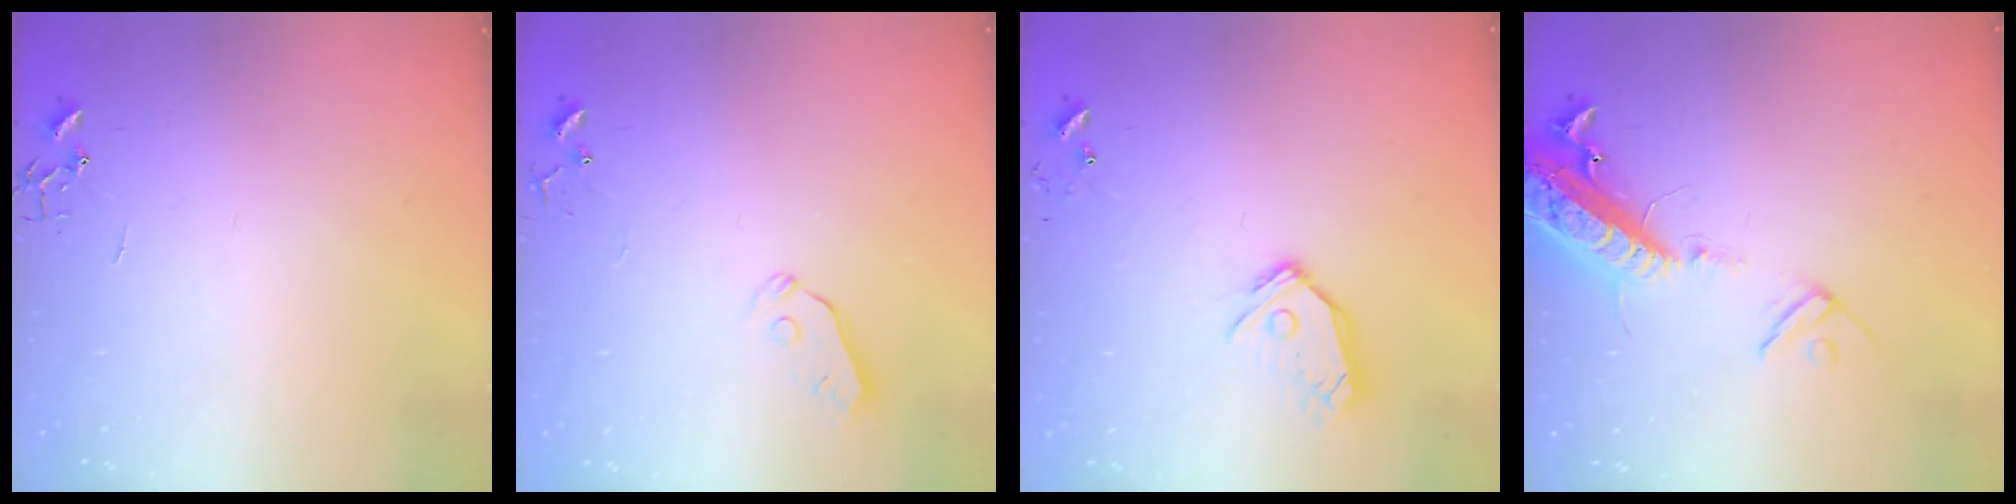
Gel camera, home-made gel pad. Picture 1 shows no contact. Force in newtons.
{"total": 3.4, "press": 3.4, "slide": 0.4}
{"total": 11.6, "press": 11.6, "slide": 1.4}
{"total": 16.4, "press": 16.1, "slide": 3.1}